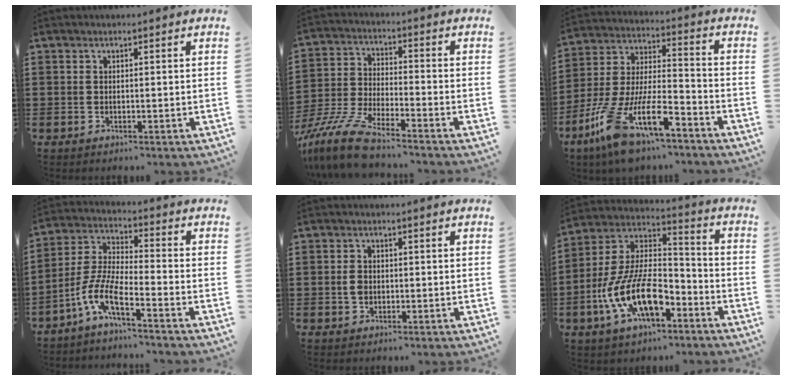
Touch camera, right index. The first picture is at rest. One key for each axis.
{"total": 9.6, "fx": -8.5, "fy": 0.5, "fz": 4.4, "tx": -0.112, "ty": -0.002, "tz": -0.174}
{"total": 13.5, "fx": -8.3, "fy": 4.0, "fz": 9.9, "tx": -0.216, "ty": 0.000, "tz": -0.154}
{"total": 7.6, "fx": -5.1, "fy": 1.2, "fz": 5.4, "tx": -0.148, "ty": -0.020, "tz": -0.108}
{"total": 2.2, "fx": -0.1, "fy": 1.7, "fz": 1.5, "tx": -0.031, "ty": 0.005, "tz": -0.003}
{"total": 13.2, "fx": -6.5, "fy": 5.8, "fz": 9.9, "tx": -0.228, "ty": -0.001, "tz": -0.126}